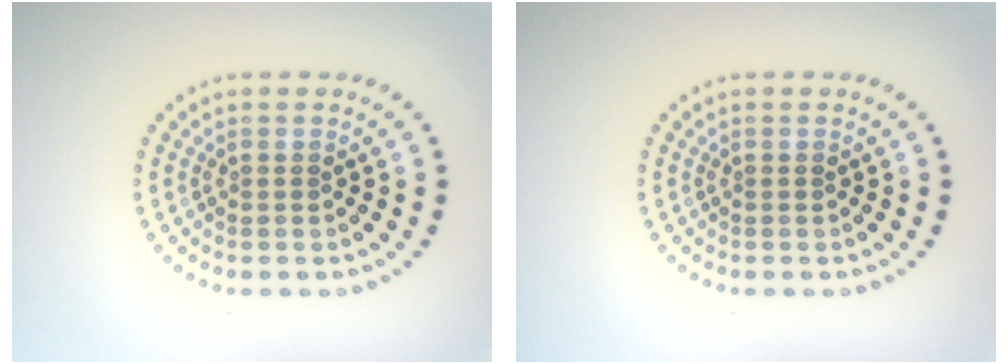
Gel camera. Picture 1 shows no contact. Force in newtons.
{"total": 0.0}